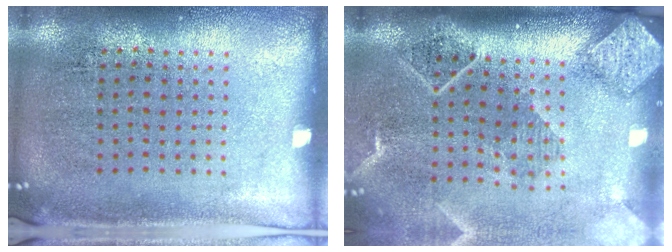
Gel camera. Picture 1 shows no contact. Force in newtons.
{"total": 2.7, "press": 2.0, "slide": 1.8}